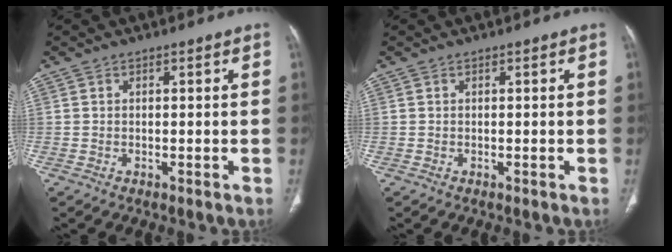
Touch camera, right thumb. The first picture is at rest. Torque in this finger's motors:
{"motor_torque": [0.00, 0.00, -0.06, -0.06, 0.00]}